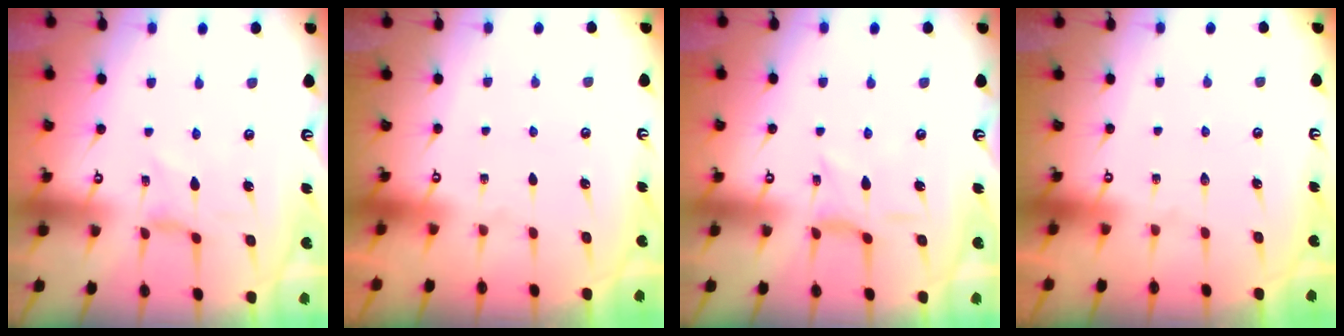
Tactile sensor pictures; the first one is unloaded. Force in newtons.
{"total": 0.0}
{"total": 2.9, "press": 2.8, "slide": 0.7}
{"total": 0.0}